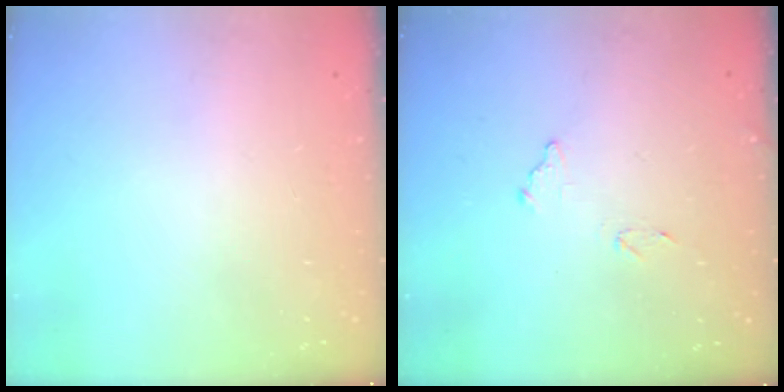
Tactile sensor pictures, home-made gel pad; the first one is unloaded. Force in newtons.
{"total": 7.8, "press": 7.8, "slide": 0.5}